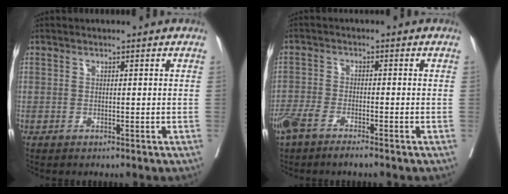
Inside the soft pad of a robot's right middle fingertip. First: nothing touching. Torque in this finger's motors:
{"motor_torque": [0.02, -0.04, 0.09, 0.04]}